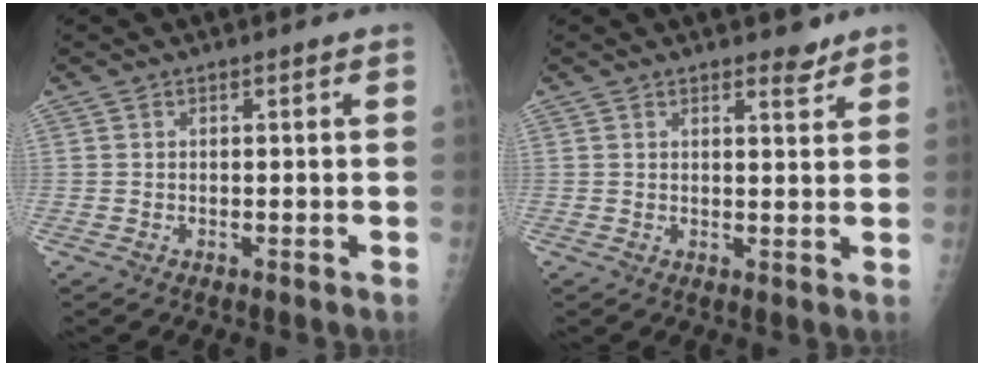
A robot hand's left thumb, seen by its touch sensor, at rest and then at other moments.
{"total": 3.0, "force": [2.4, 1.1, 1.4], "torque": [-0.007, -0.016, 0.032]}